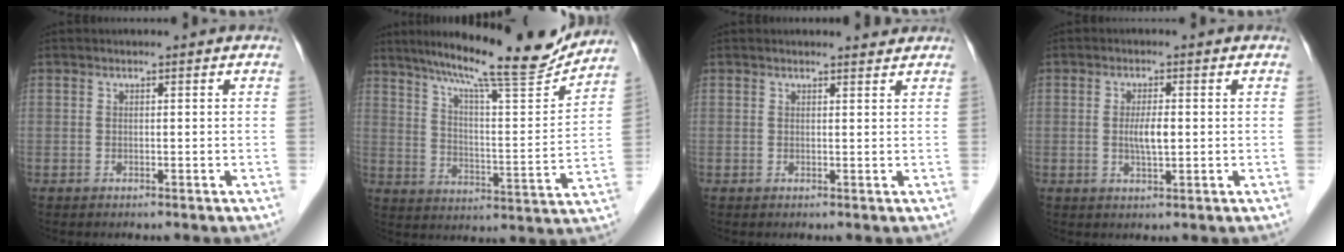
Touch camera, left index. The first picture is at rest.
{"total": 18.9, "force": [16.7, 0.7, 8.8], "torque": [-0.141, -0.020, 0.245]}
{"total": 1.9, "force": [1.9, 0.2, 0.0], "torque": [-0.008, -0.002, 0.022]}
{"total": 3.2, "force": [0.0, 0.6, 3.1], "torque": [-0.060, -0.002, 0.002]}